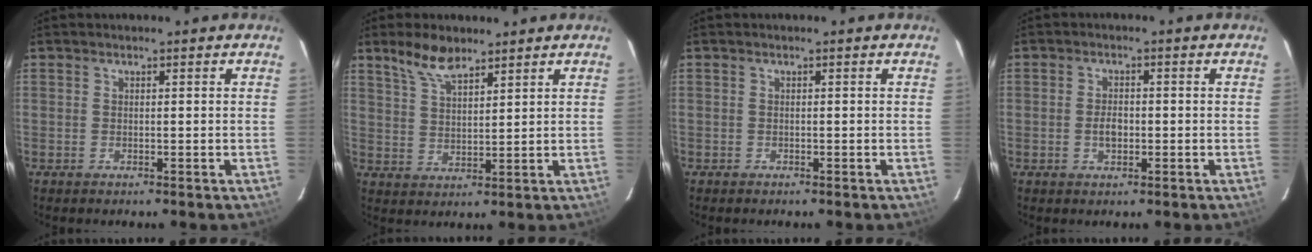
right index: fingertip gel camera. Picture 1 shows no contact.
{"total": 6.4, "force": [4.9, 2.3, 3.4], "torque": [-0.063, 0.007, 0.099]}
{"total": 0.5, "force": [-0.4, 0.3, -0.1], "torque": [0.000, 0.002, -0.010]}
{"total": 2.7, "force": [-0.6, 1.7, 2.0], "torque": [-0.038, 0.005, -0.010]}